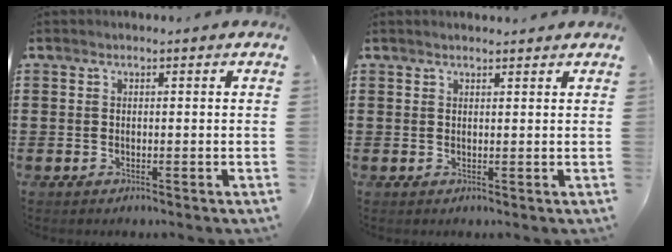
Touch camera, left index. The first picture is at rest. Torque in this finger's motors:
{"motor_torque": [0.62, -0.25, 0.00, 0.00]}